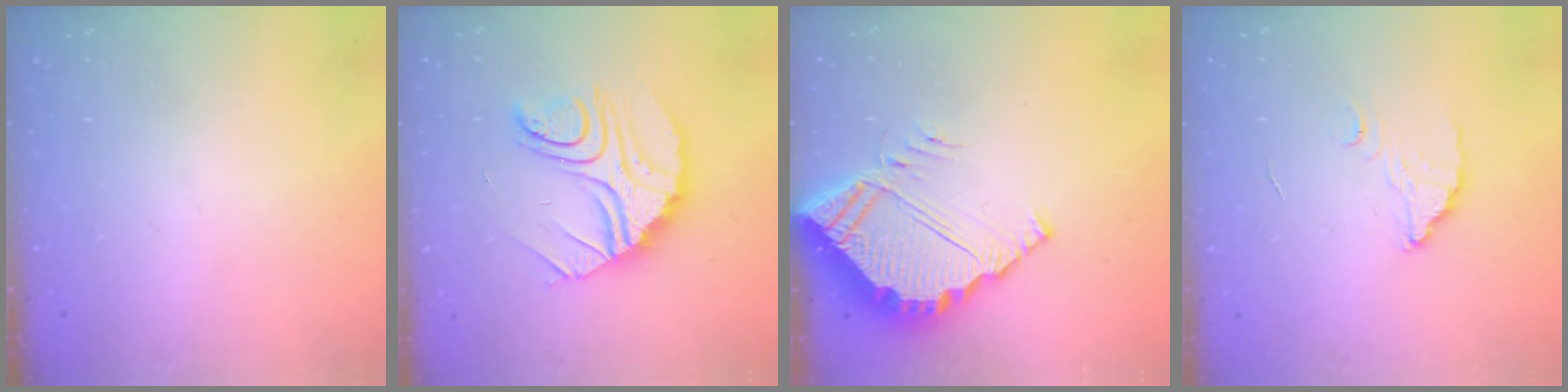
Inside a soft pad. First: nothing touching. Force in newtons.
{"total": 13.7, "press": 13.6, "slide": 1.3}
{"total": 6.5, "press": 6.4, "slide": 0.4}
{"total": 3.2, "press": 3.2, "slide": 0.2}